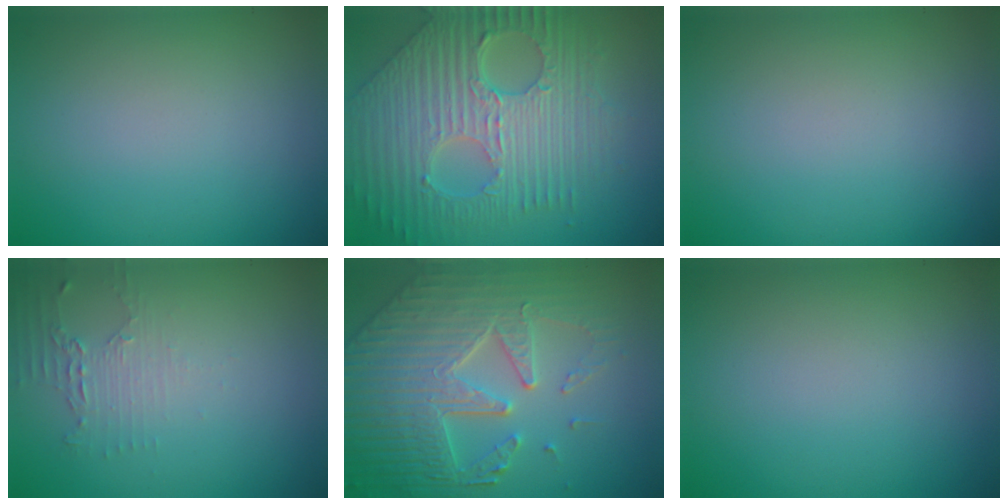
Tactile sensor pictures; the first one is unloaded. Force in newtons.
{"total": 9.8, "press": 6.7, "slide": 7.1}
{"total": 0.0}
{"total": 2.2, "press": 1.6, "slide": 1.5}
{"total": 7.7, "press": 6.0, "slide": 4.8}
{"total": 0.0}